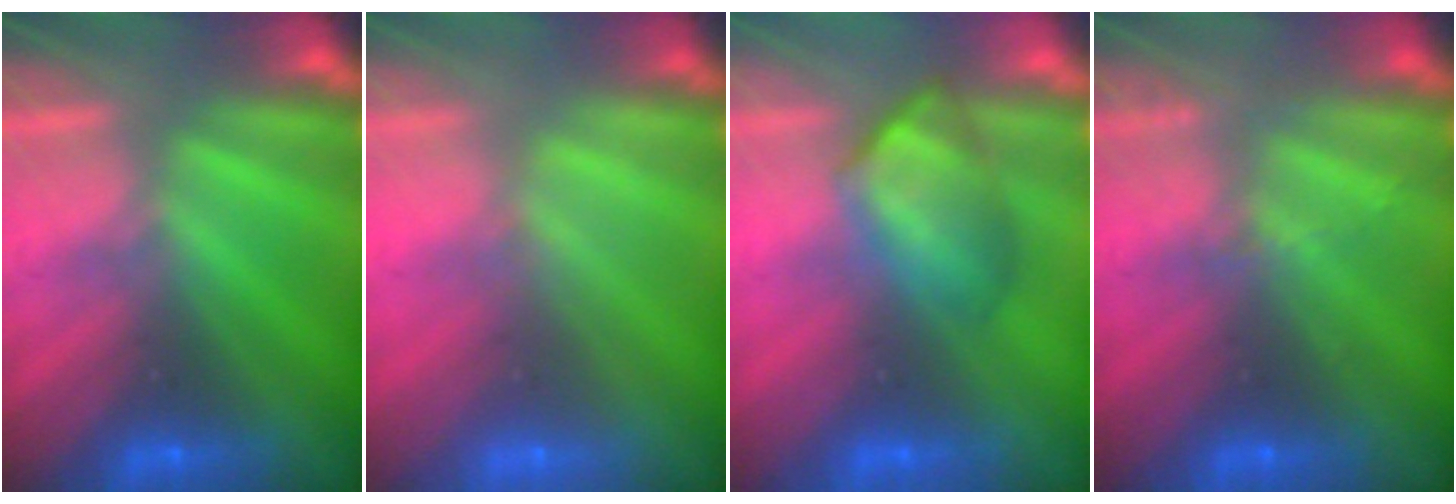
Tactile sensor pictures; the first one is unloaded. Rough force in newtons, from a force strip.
{"total": 1.8}
{"total": 4.8}
{"total": 2.0}